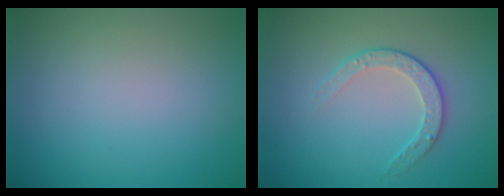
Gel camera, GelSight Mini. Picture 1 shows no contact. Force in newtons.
{"total": 2.2, "press": 1.6, "slide": 1.5}